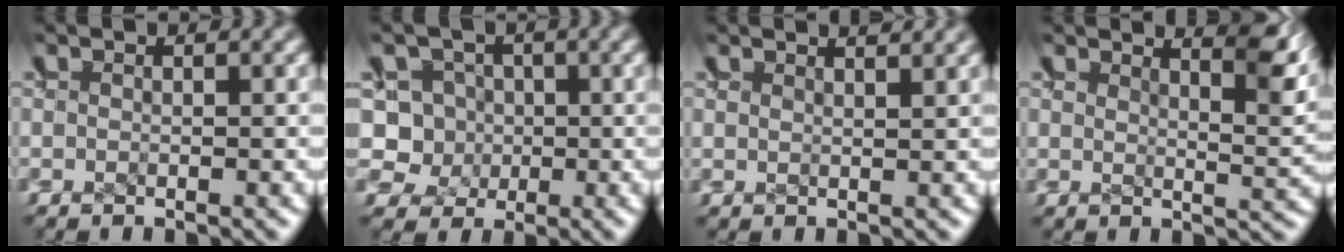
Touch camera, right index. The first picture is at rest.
{"total": 7.8, "force": [-0.1, 7.3, 2.9], "torque": [-0.069, -0.024, -0.005]}
{"total": 1.7, "force": [1.5, -0.8, -0.1], "torque": [0.002, 0.000, 0.027]}
{"total": 4.1, "force": [2.9, 0.0, 3.0], "torque": [-0.022, -0.002, 0.050]}